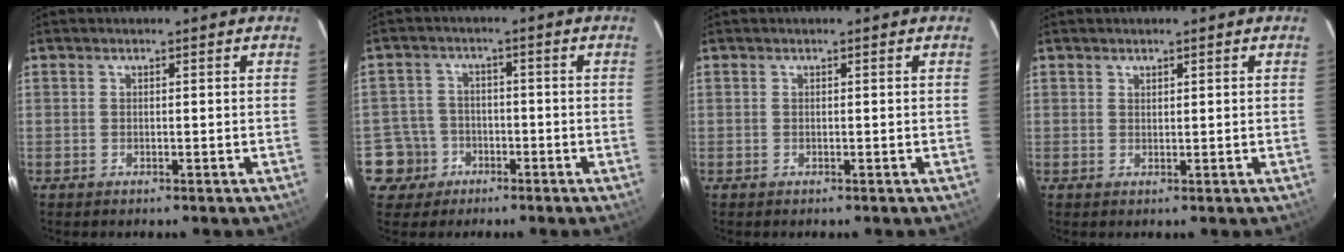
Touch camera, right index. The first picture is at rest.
{"total": 5.9, "force": [-2.6, 5.3, 0.2], "torque": [-0.016, 0.025, -0.046]}
{"total": 0.0}
{"total": 0.8, "force": [0.7, 0.4, 0.1], "torque": [-0.001, 0.001, 0.013]}